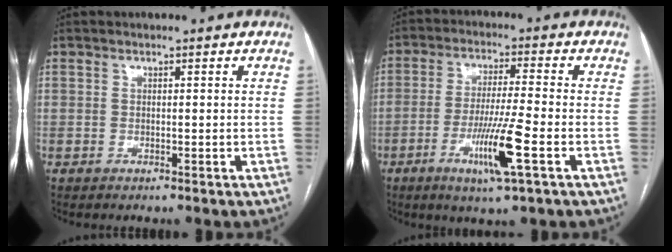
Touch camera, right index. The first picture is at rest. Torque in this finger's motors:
{"motor_torque": [1.48, -0.13, 0.76, 0.15]}